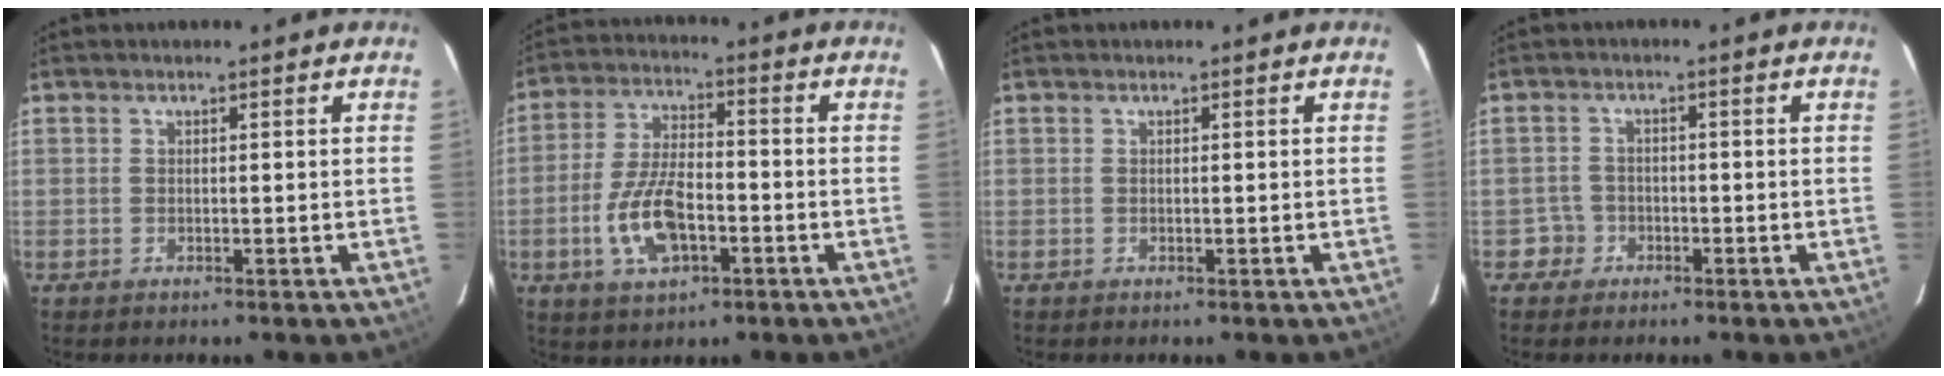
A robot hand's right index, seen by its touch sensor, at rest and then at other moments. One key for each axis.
{"total": 11.3, "fx": -3.8, "fy": 5.3, "fz": 9.3, "tx": -0.194, "ty": 0.000, "tz": -0.065}
{"total": 0.0}
{"total": 3.0, "fx": -1.5, "fy": 2.5, "fz": -0.6, "tx": 0.011, "ty": 0.019, "tz": -0.026}